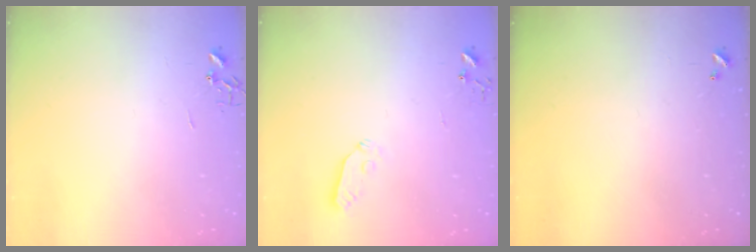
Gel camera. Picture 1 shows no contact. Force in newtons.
{"total": 3.9, "press": 3.8, "slide": 0.6}
{"total": 0.0}